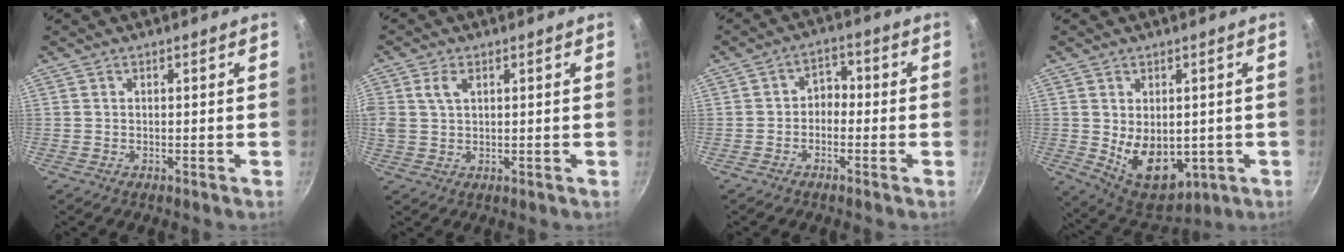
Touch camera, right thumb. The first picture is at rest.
{"total": 4.7, "force": [1.6, 3.1, 3.2], "torque": [-0.060, 0.004, 0.030]}
{"total": 3.5, "force": [-1.2, 2.7, 1.9], "torque": [-0.011, 0.022, -0.028]}
{"total": 12.2, "force": [-1.1, 8.1, 9.1], "torque": [-0.110, -0.023, 0.010]}